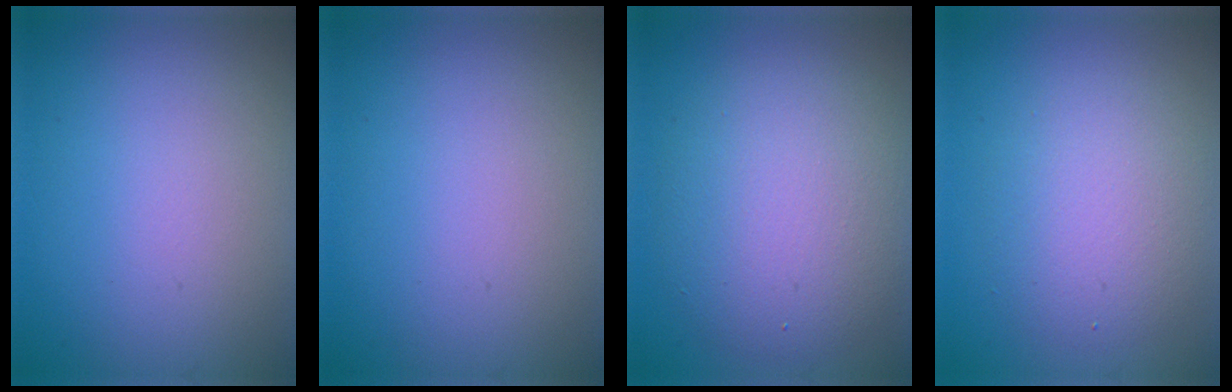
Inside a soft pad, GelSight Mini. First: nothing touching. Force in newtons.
{"total": 0.0}
{"total": 6.8, "press": 6.8, "slide": 0.7}
{"total": 2.6, "press": 2.6, "slide": 0.3}